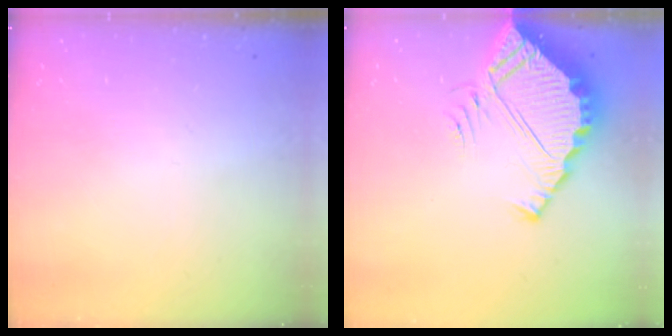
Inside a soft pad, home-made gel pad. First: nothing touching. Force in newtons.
{"total": 7.1, "press": 7.1, "slide": 0.5}